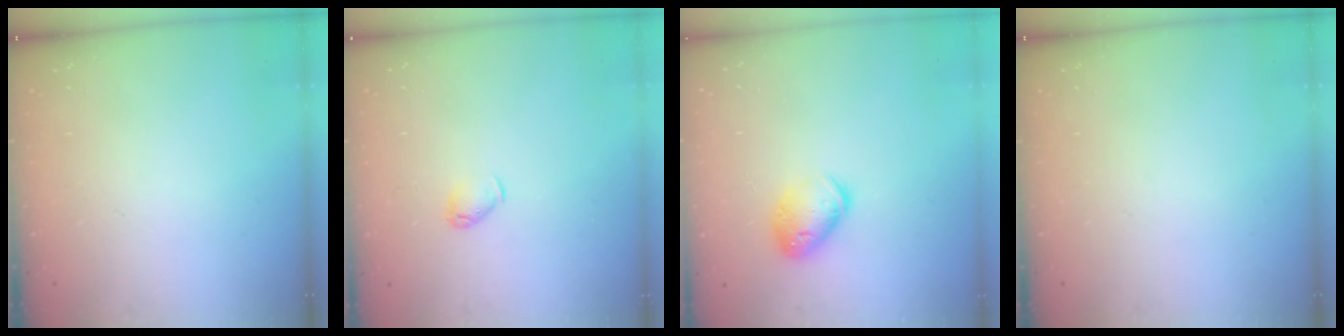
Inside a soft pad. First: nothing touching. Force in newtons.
{"total": 3.8, "press": 3.7, "slide": 0.7}
{"total": 10.7, "press": 10.6, "slide": 1.5}
{"total": 0.0}